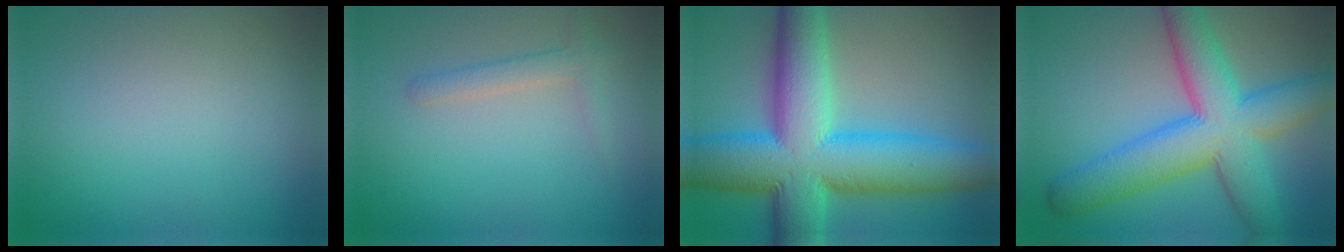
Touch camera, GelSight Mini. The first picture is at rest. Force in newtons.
{"total": 1.7, "press": 1.7, "slide": 0.1}
{"total": 13.8, "press": 13.8, "slide": 0.5}
{"total": 9.6, "press": 9.6, "slide": 0.2}